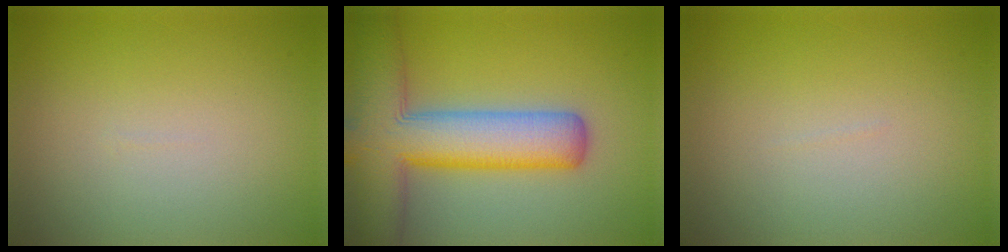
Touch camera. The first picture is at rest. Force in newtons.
{"total": 10.4, "press": 10.4, "slide": 0.6}
{"total": 0.0}